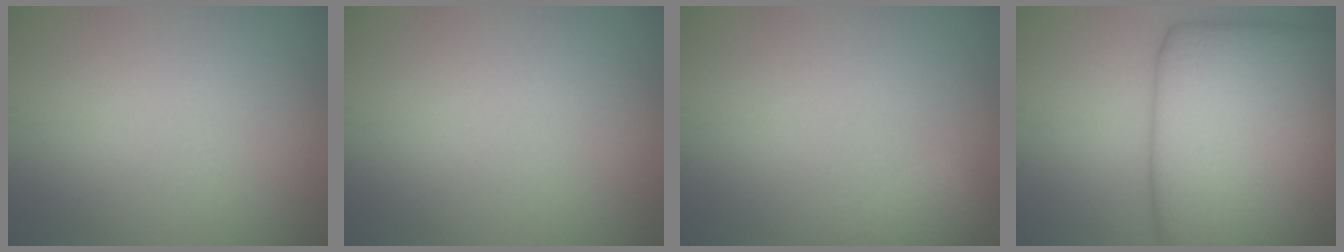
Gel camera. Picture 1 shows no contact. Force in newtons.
{"total": 0.0}
{"total": 2.5, "press": 2.5, "slide": 0.2}
{"total": 16.0, "press": 16.0, "slide": 0.6}